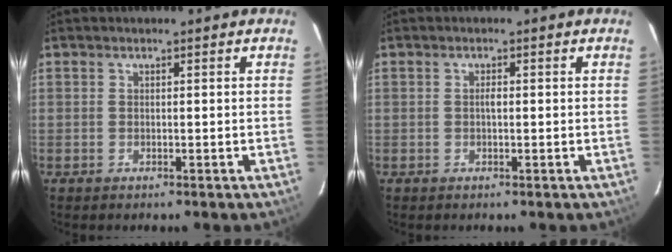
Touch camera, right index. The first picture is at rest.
{"total": 1.0, "force": [-0.1, 0.4, 0.9], "torque": [-0.015, 0.004, -0.003]}